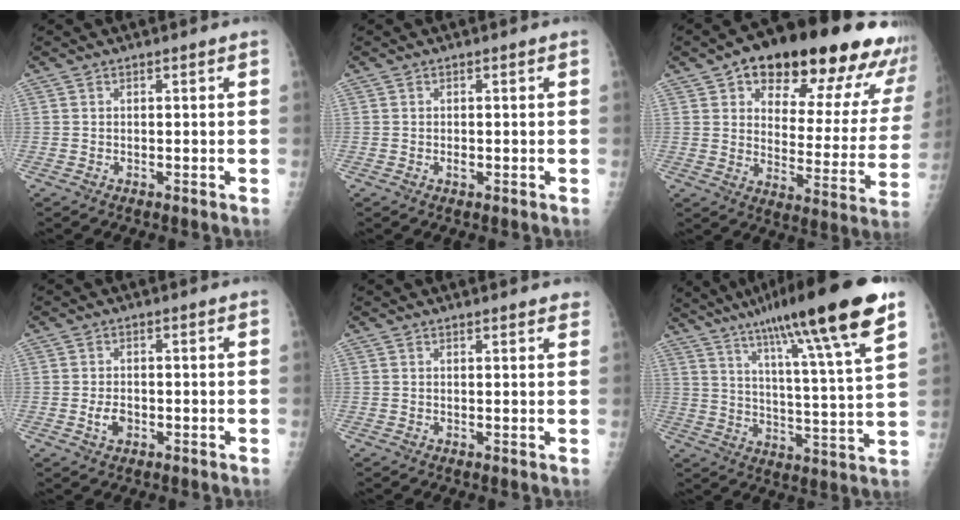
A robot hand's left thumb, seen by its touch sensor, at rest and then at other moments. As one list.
[{"total": 0.8, "force": [-0.2, 0.5, 0.6], "torque": [-0.010, -0.001, -0.003]}, {"total": 26.6, "force": [17.5, 10.5, 17.1], "torque": [-0.185, -0.048, 0.230]}, {"total": 2.7, "force": [-0.7, 1.7, 1.9], "torque": [-0.031, 0.003, -0.011]}, {"total": 3.0, "force": [2.7, 0.7, 1.1], "torque": [0.002, -0.005, 0.024]}, {"total": 23.2, "force": [14.8, 1.5, 17.8], "torque": [-0.266, -0.038, 0.223]}]